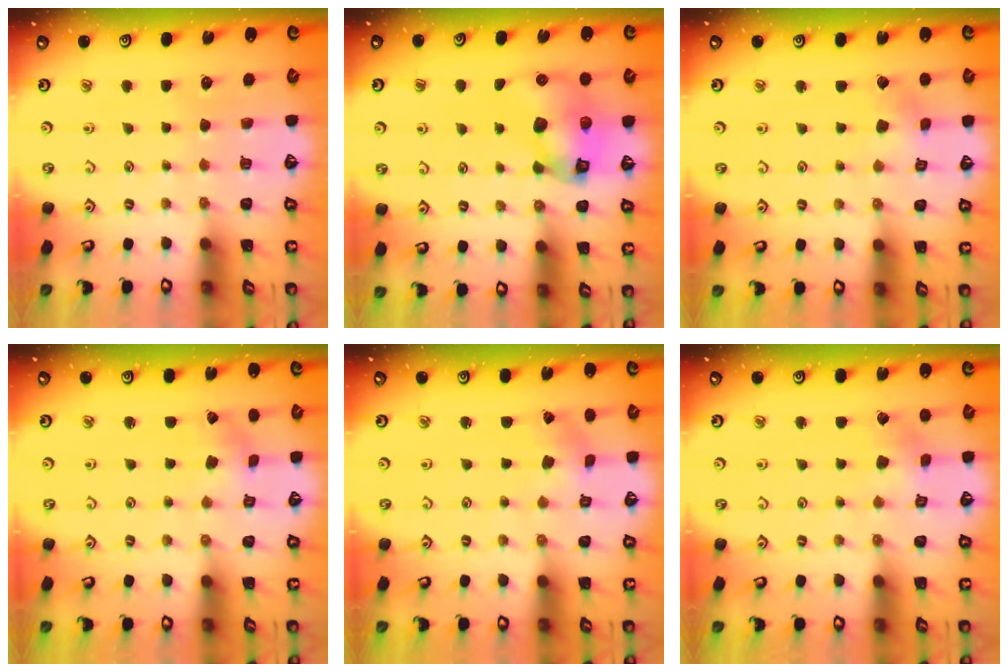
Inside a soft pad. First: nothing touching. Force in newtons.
{"total": 10.5, "press": 10.4, "slide": 1.6}
{"total": 2.4, "press": 2.4, "slide": 0.2}
{"total": 0.8, "press": 0.8, "slide": 0.1}
{"total": 0.0}
{"total": 2.9, "press": 2.9, "slide": 0.2}